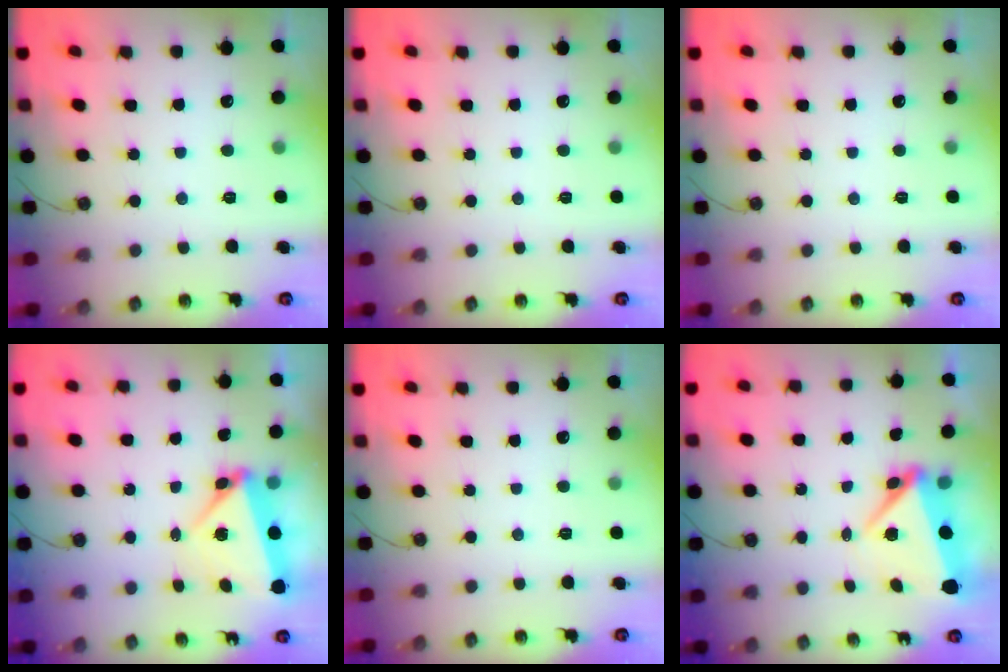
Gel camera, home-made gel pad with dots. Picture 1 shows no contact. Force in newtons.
{"total": 0.0}
{"total": 0.0}
{"total": 6.1, "press": 5.2, "slide": 3.2}
{"total": 0.0}
{"total": 6.3, "press": 5.9, "slide": 2.2}